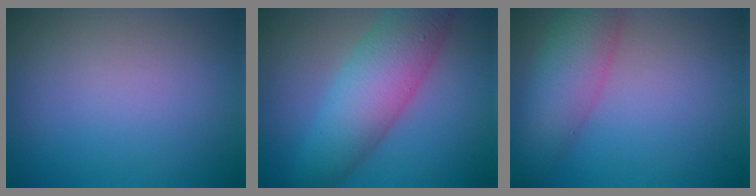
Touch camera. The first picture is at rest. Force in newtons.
{"total": 7.3, "press": 7.3, "slide": 0.2}
{"total": 5.6, "press": 5.6, "slide": 0.3}